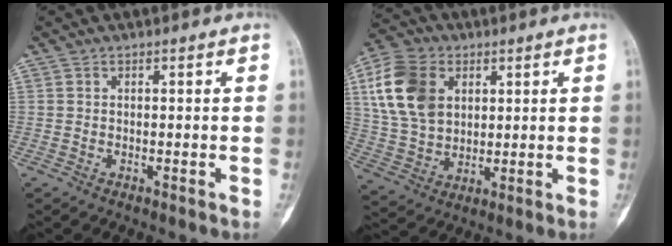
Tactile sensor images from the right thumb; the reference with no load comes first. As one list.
[{"total": 14.9, "force": [4.6, 10.7, 9.3], "torque": [-0.164, -0.005, 0.089]}]